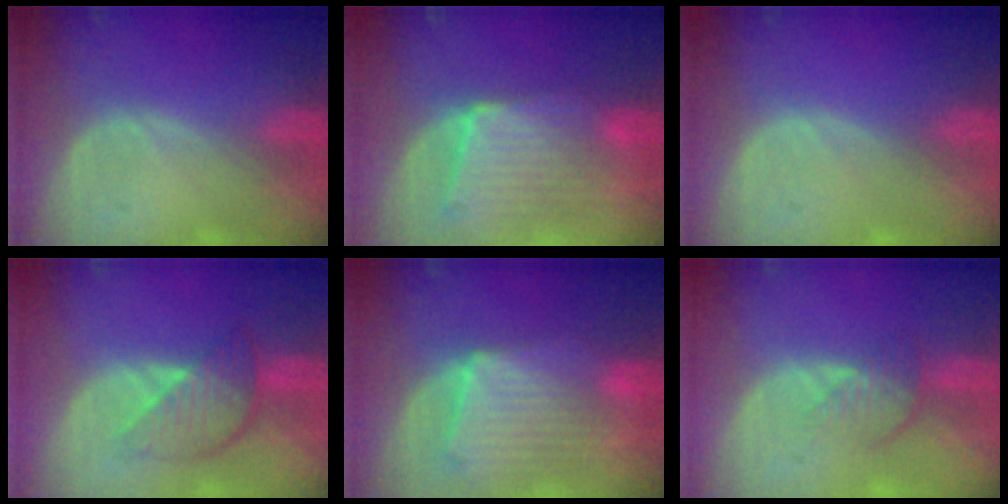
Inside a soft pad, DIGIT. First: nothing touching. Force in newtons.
{"total": 9.6, "press": 8.7, "slide": 4.1}
{"total": 0.0}
{"total": 6.2, "press": 6.2, "slide": 0.3}
{"total": 10.6, "press": 9.2, "slide": 5.3}
{"total": 4.0, "press": 3.4, "slide": 2.1}